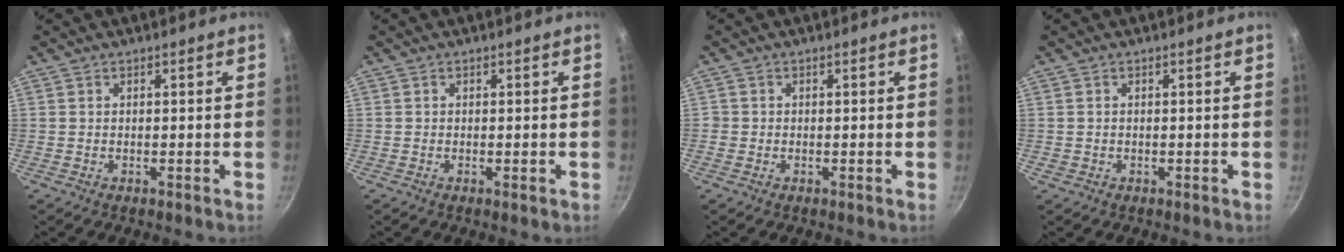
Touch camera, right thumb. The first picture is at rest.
{"total": 0.7, "force": [-0.2, 0.2, 0.7], "torque": [-0.009, -0.003, -0.005]}
{"total": 1.0, "force": [-0.2, 1.0, 0.1], "torque": [0.004, 0.005, -0.006]}
{"total": 0.6, "force": [-0.2, 0.6, 0.2], "torque": [-0.003, 0.001, -0.002]}